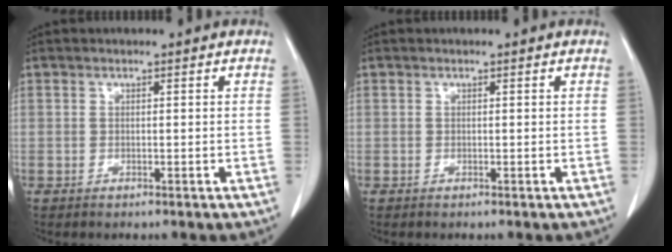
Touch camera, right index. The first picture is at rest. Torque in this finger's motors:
{"motor_torque": [0.10, -0.02, 0.03, 0.01]}